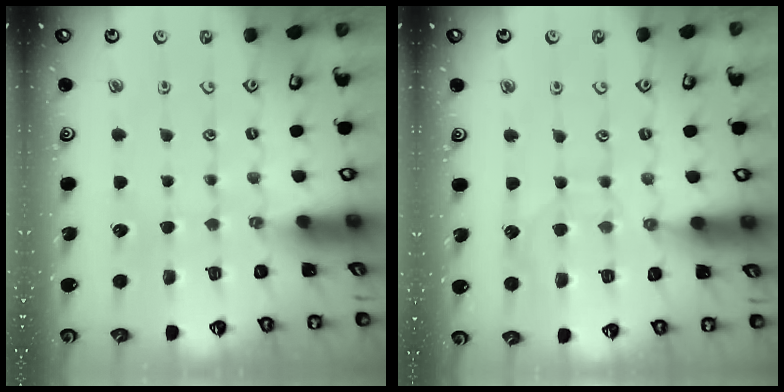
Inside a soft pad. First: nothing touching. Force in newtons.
{"total": 7.0, "press": 7.0, "slide": 0.5}